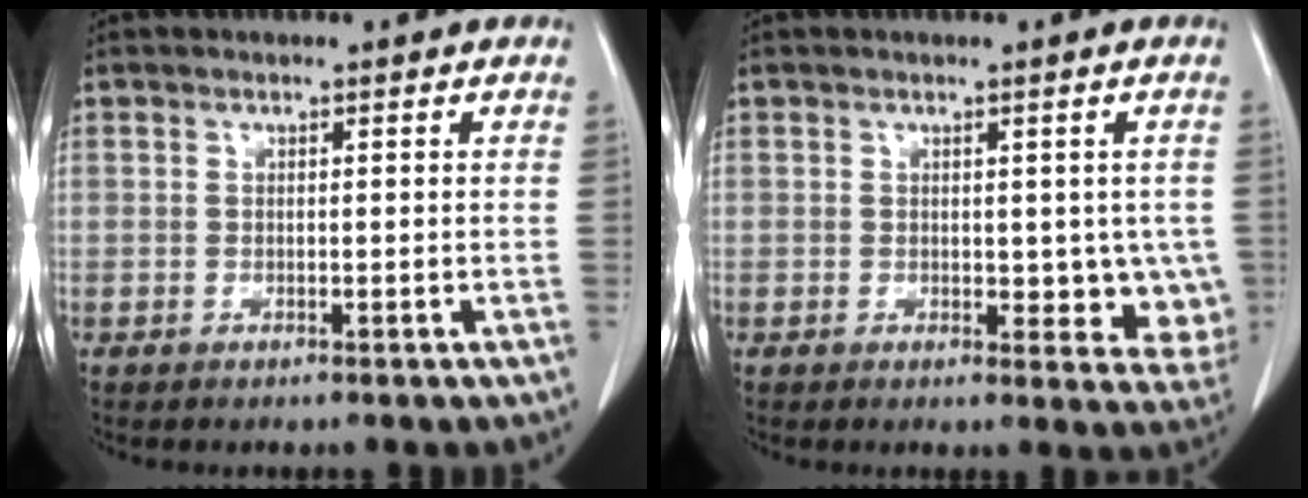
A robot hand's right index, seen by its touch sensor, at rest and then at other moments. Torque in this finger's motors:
{"motor_torque": [0.16, 0.12, 0.01, 0.02]}